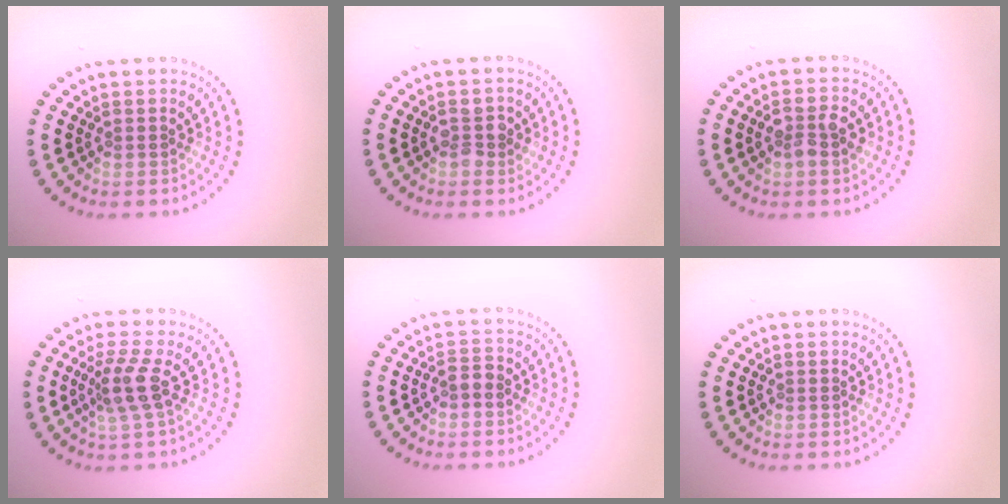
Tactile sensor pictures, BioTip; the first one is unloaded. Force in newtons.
{"total": 2.0, "press": 1.9, "slide": 0.2}
{"total": 2.6, "press": 2.6, "slide": 0.2}
{"total": 3.0, "press": 2.2, "slide": 2.0}
{"total": 1.2, "press": 1.1, "slide": 0.3}
{"total": 0.0}